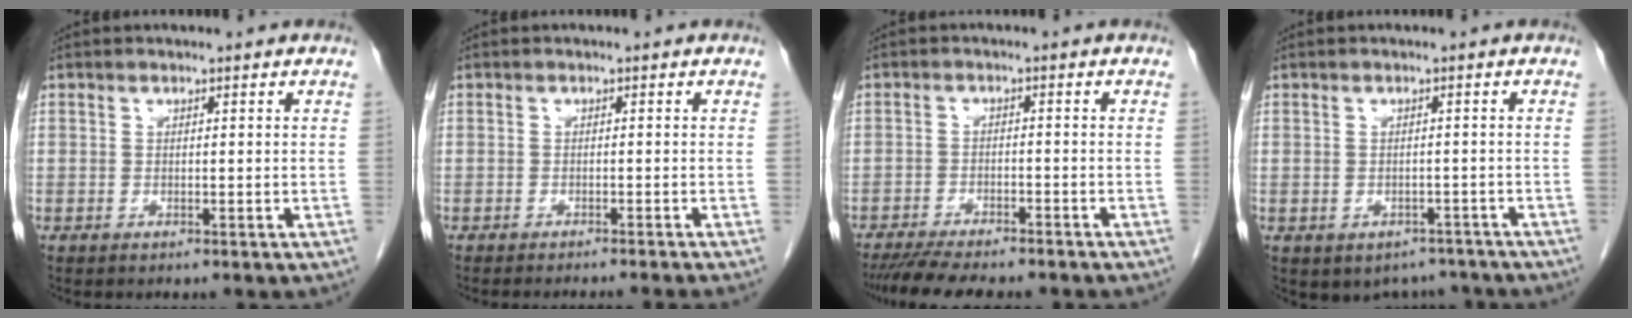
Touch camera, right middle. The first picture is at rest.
{"total": 6.3, "force": [-5.8, -1.0, 2.2], "torque": [-0.011, -0.014, -0.074]}
{"total": 10.6, "force": [-9.3, 1.6, 4.9], "torque": [-0.071, -0.012, -0.137]}
{"total": 5.3, "force": [-4.1, 3.3, 0.6], "torque": [0.008, 0.012, -0.048]}